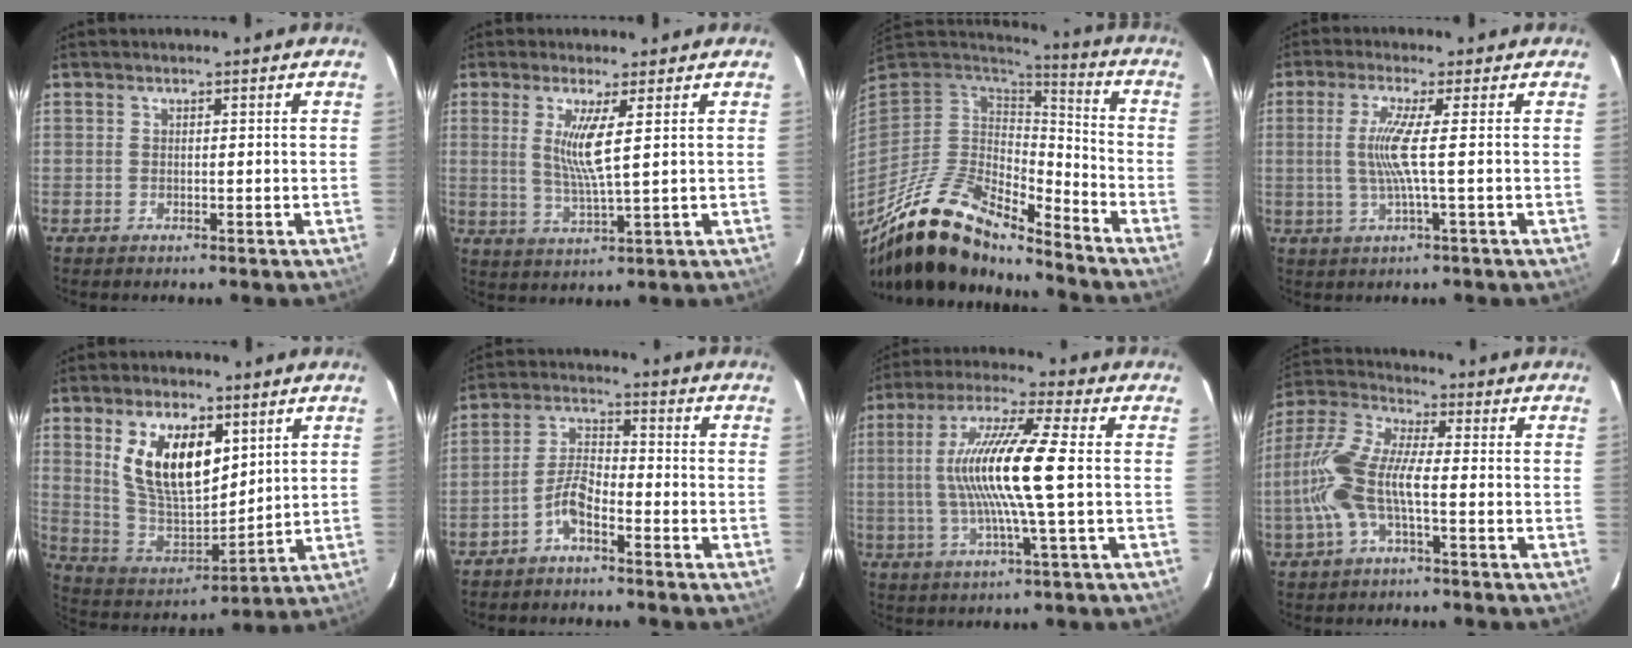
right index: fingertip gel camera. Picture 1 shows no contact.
{"total": 6.3, "force": [1.7, -0.3, 6.1], "torque": [-0.116, -0.016, 0.034]}
{"total": 20.1, "force": [-15.5, 5.8, 11.4], "torque": [-0.218, -0.036, -0.285]}
{"total": 5.8, "force": [0.0, -1.3, 5.6], "torque": [-0.118, -0.006, 0.004]}
{"total": 15.5, "force": [6.2, 7.7, 12.0], "torque": [-0.229, 0.001, 0.133]}
{"total": 5.0, "force": [-3.4, 1.6, 3.3], "torque": [-0.075, 0.016, -0.068]}
{"total": 14.5, "force": [0.2, -0.1, 14.5], "torque": [-0.273, 0.003, 0.000]}
{"total": 11.8, "force": [-2.5, 3.6, 10.9], "torque": [-0.245, 0.007, -0.052]}